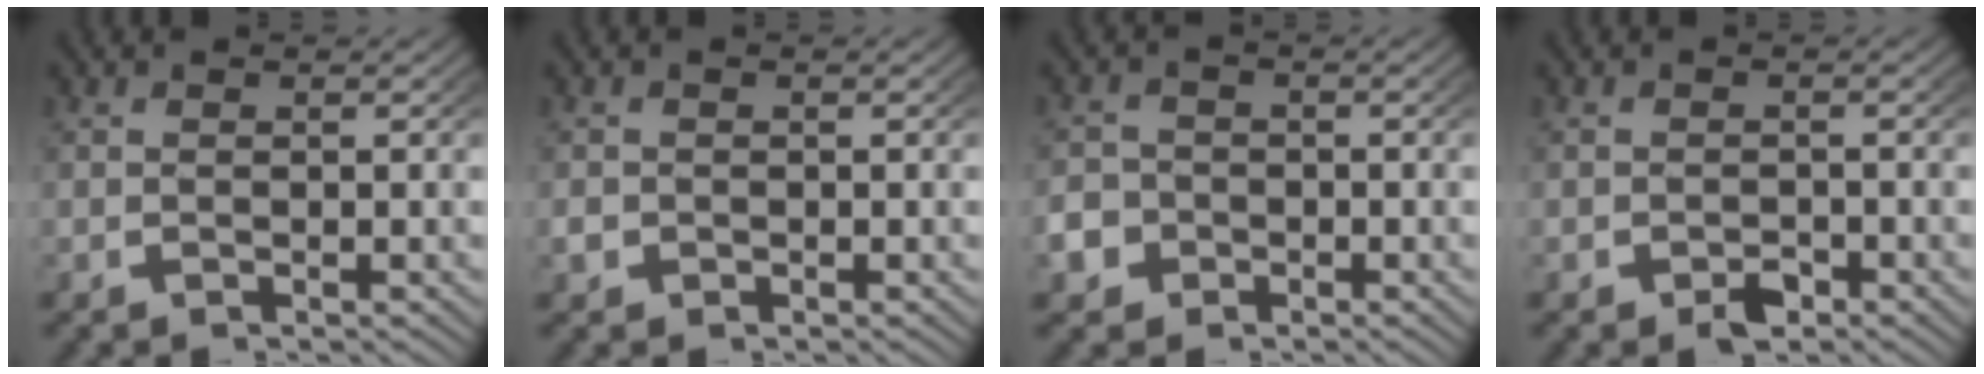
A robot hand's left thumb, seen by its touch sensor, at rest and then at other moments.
{"total": 1.3, "force": [-0.4, 1.2, 0.4], "torque": [-0.013, -0.004, -0.009]}
{"total": 4.2, "force": [-1.9, 3.7, 0.7], "torque": [-0.025, -0.015, -0.033]}
{"total": 1.6, "force": [-1.0, 1.0, 0.8], "torque": [-0.009, -0.010, -0.017]}